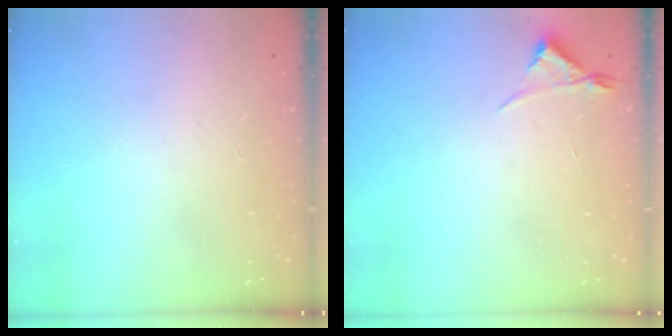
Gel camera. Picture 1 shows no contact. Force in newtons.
{"total": 3.0, "press": 2.9, "slide": 0.5}